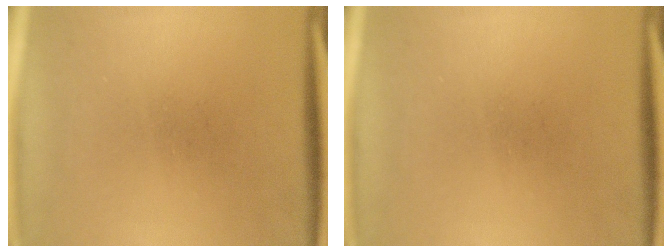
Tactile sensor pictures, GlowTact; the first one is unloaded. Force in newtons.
{"total": 0.0}